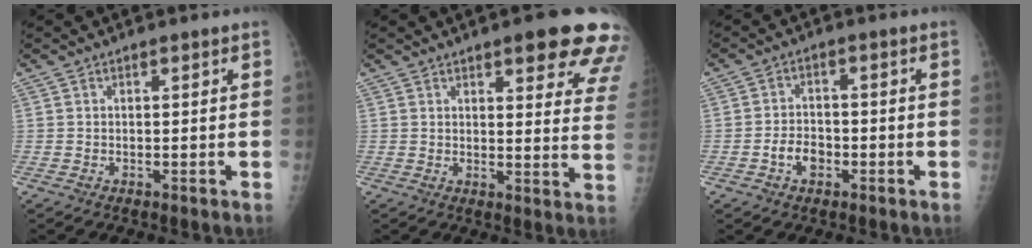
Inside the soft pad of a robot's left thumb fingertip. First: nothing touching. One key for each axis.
{"total": 15.8, "fx": 10.0, "fy": 4.4, "fz": 11.4, "tx": -0.103, "ty": -0.040, "tz": 0.107}
{"total": 4.3, "fx": -1.9, "fy": 3.0, "fz": 2.4, "tx": -0.028, "ty": 0.020, "tz": -0.035}